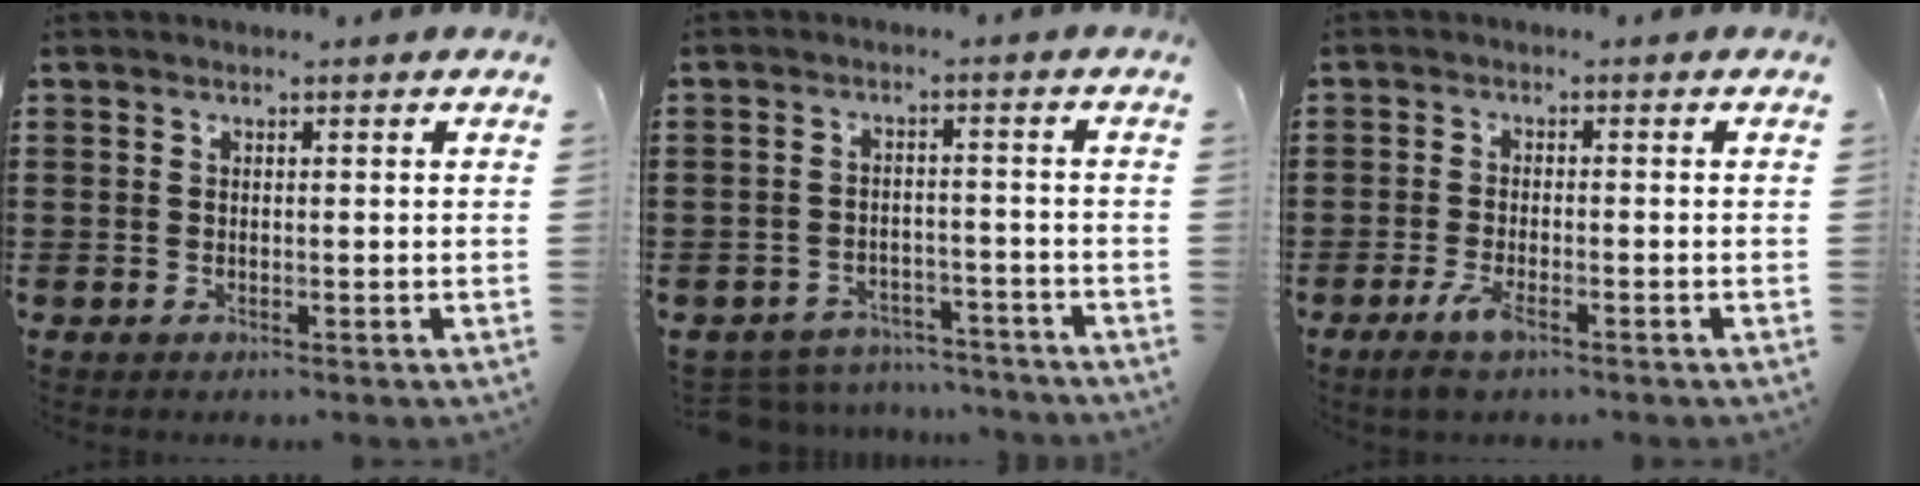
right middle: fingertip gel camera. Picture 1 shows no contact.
{"total": 4.5, "force": [-4.4, 0.8, 0.1], "torque": [-0.012, 0.006, -0.095]}
{"total": 3.7, "force": [-2.1, 0.9, 2.8], "torque": [-0.066, -0.006, -0.043]}